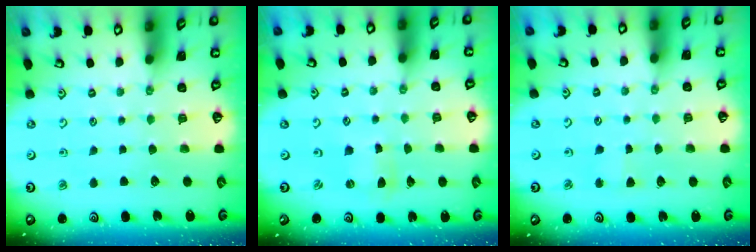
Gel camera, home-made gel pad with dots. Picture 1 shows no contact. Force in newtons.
{"total": 1.0, "press": 1.0, "slide": 0.2}
{"total": 2.2, "press": 2.2, "slide": 0.2}